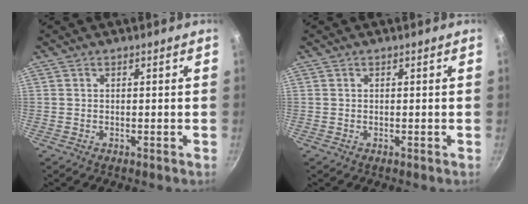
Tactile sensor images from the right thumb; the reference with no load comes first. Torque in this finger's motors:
{"motor_torque": [-0.29, 0.10, 0.11, 0.11, 0.00]}